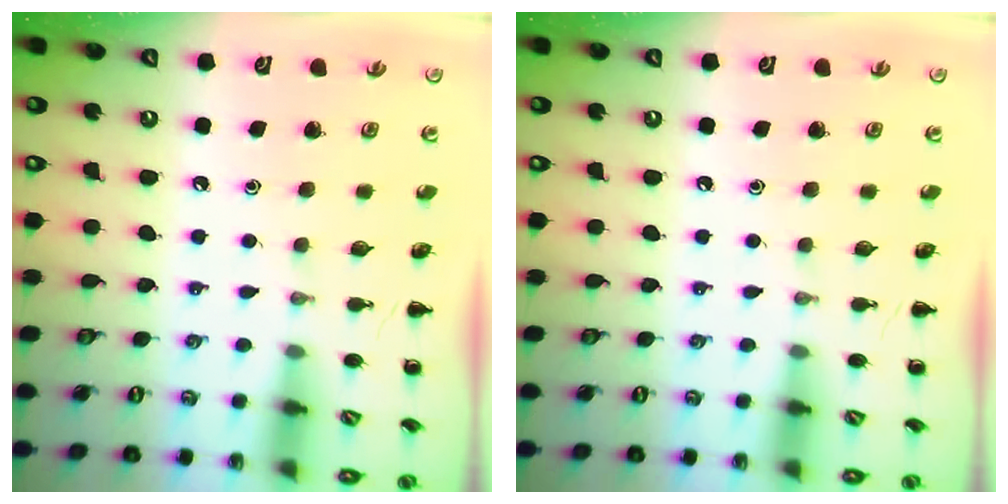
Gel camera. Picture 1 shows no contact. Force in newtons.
{"total": 0.0}